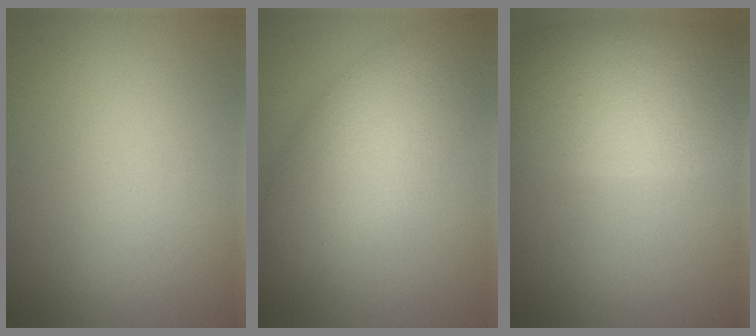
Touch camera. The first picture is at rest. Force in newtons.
{"total": 6.8, "press": 6.8, "slide": 0.1}
{"total": 9.6, "press": 9.6, "slide": 0.7}